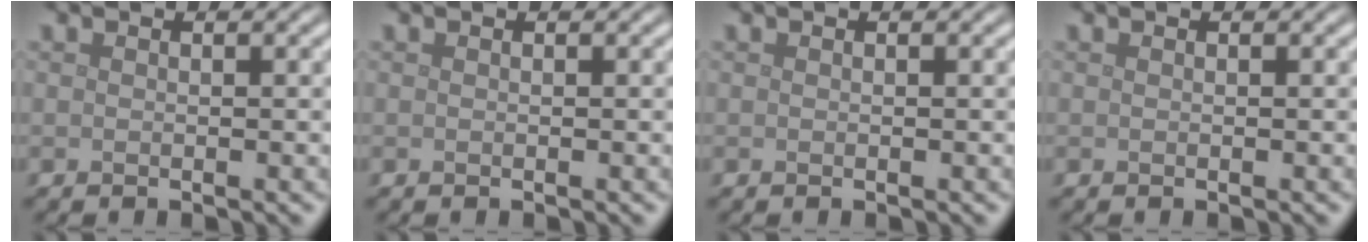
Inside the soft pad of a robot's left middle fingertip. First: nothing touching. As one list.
[{"total": 0.0}, {"total": 0.0}, {"total": 0.0}]